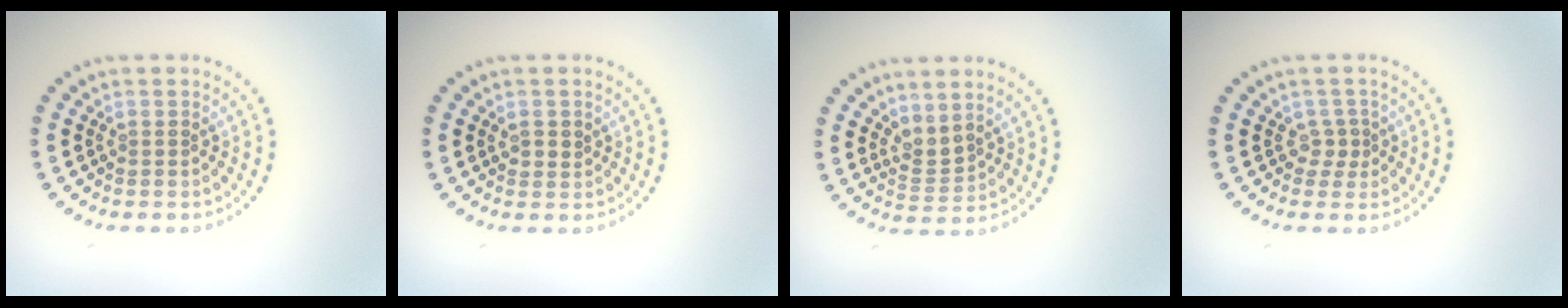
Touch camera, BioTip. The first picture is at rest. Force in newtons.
{"total": 1.3, "press": 1.1, "slide": 0.7}
{"total": 1.8, "press": 1.4, "slide": 1.2}
{"total": 1.2, "press": 0.9, "slide": 0.8}